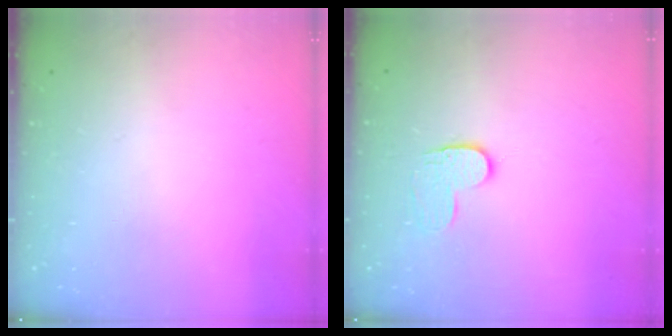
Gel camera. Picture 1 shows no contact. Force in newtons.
{"total": 5.7, "press": 5.7, "slide": 0.4}